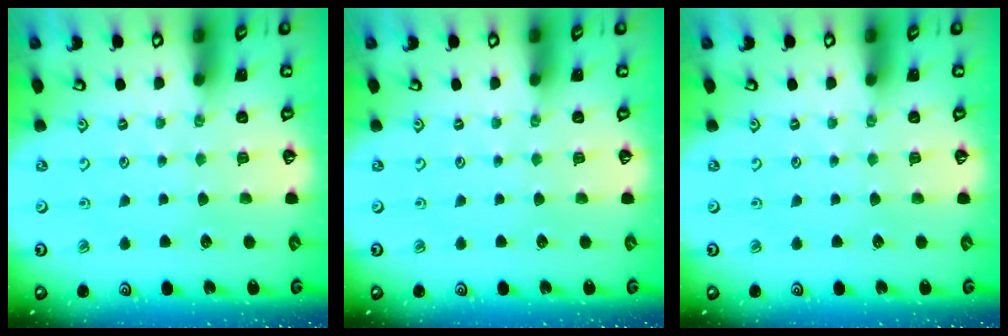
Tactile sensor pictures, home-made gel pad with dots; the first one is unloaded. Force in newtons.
{"total": 0.0}
{"total": 0.0}